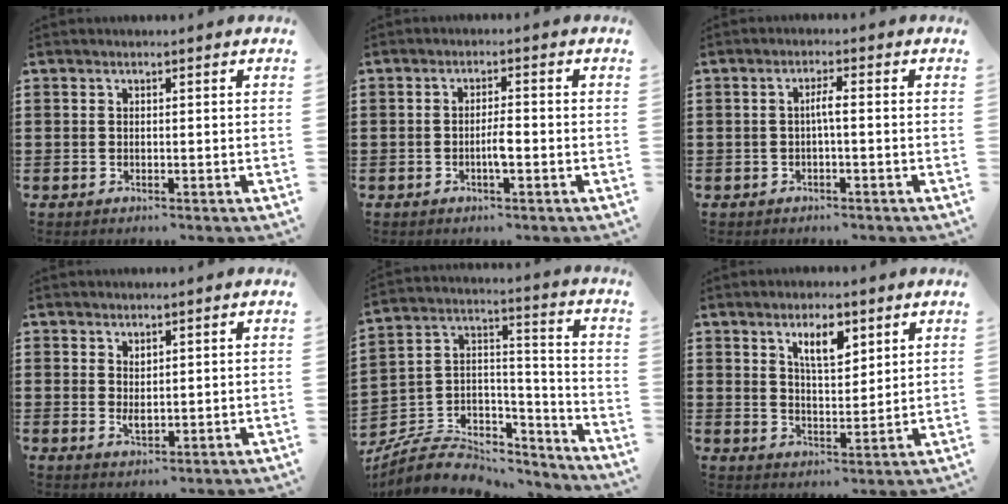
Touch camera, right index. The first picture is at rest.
{"total": 2.8, "force": [-0.9, 0.4, 2.6], "torque": [-0.047, 0.004, -0.017]}
{"total": 2.0, "force": [-0.4, 0.1, 2.0], "torque": [-0.039, 0.001, -0.008]}
{"total": 1.7, "force": [0.7, 0.8, 1.3], "torque": [-0.026, 0.000, 0.013]}
{"total": 6.9, "force": [-5.1, 4.0, 2.3], "torque": [-0.056, 0.001, -0.097]}
{"total": 5.8, "force": [3.4, 2.1, 4.2], "torque": [-0.075, 0.000, 0.056]}